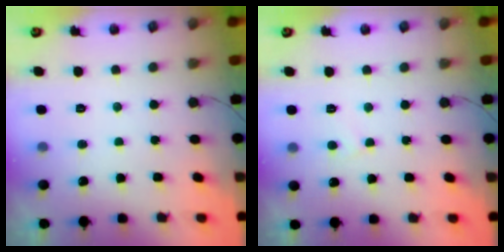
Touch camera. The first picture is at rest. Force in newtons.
{"total": 2.6, "press": 2.6, "slide": 0.2}